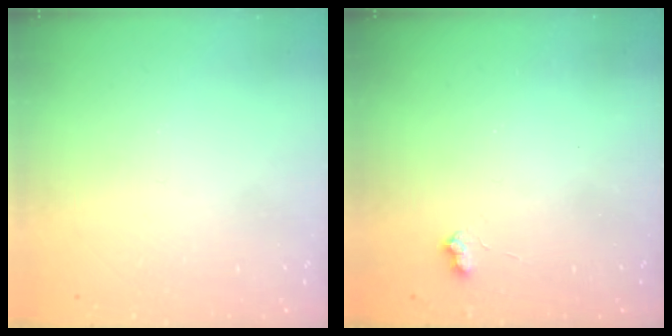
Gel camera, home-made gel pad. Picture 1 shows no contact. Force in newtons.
{"total": 2.4, "press": 2.4, "slide": 0.5}